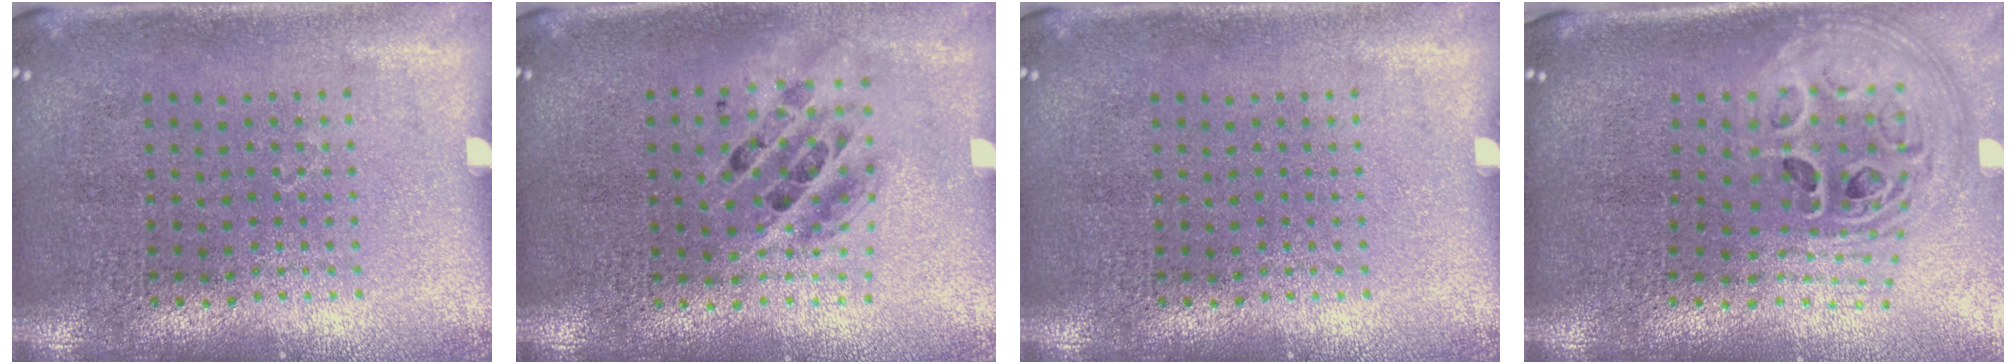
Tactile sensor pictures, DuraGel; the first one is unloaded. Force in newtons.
{"total": 1.3, "press": 1.1, "slide": 0.7}
{"total": 0.0}
{"total": 2.7, "press": 2.0, "slide": 1.8}